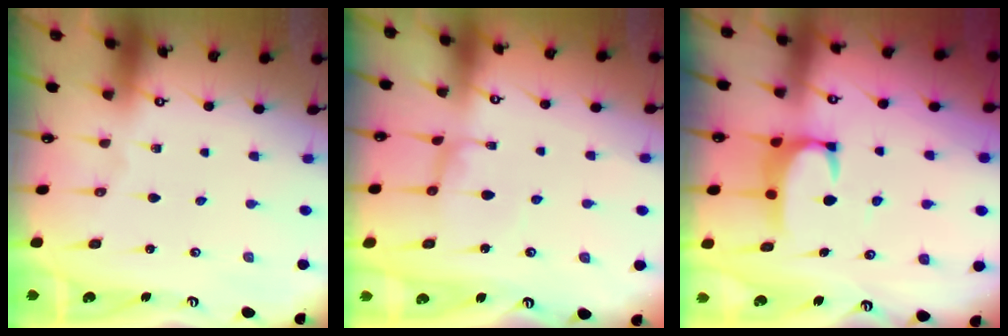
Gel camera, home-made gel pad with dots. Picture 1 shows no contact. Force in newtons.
{"total": 3.3, "press": 3.2, "slide": 0.9}
{"total": 2.6, "press": 2.5, "slide": 0.7}